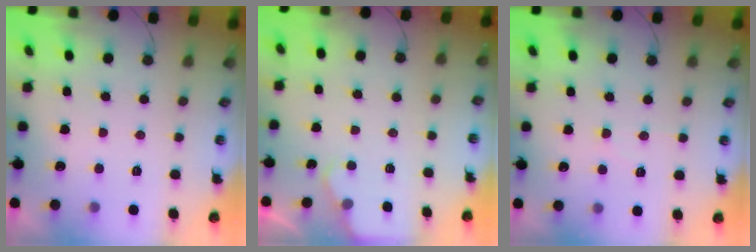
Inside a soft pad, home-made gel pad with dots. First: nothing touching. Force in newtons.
{"total": 3.2, "press": 3.1, "slide": 0.3}
{"total": 3.0, "press": 3.0, "slide": 0.4}